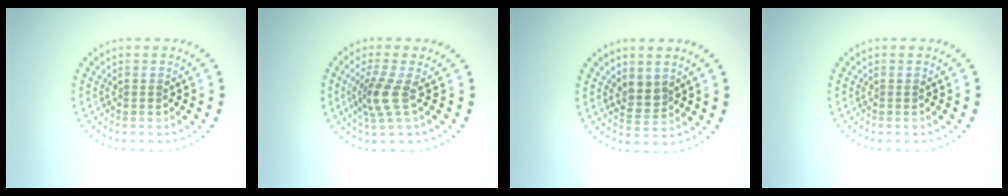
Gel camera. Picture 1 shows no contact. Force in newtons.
{"total": 2.8, "press": 2.1, "slide": 1.9}
{"total": 2.1, "press": 1.8, "slide": 1.0}
{"total": 0.0}